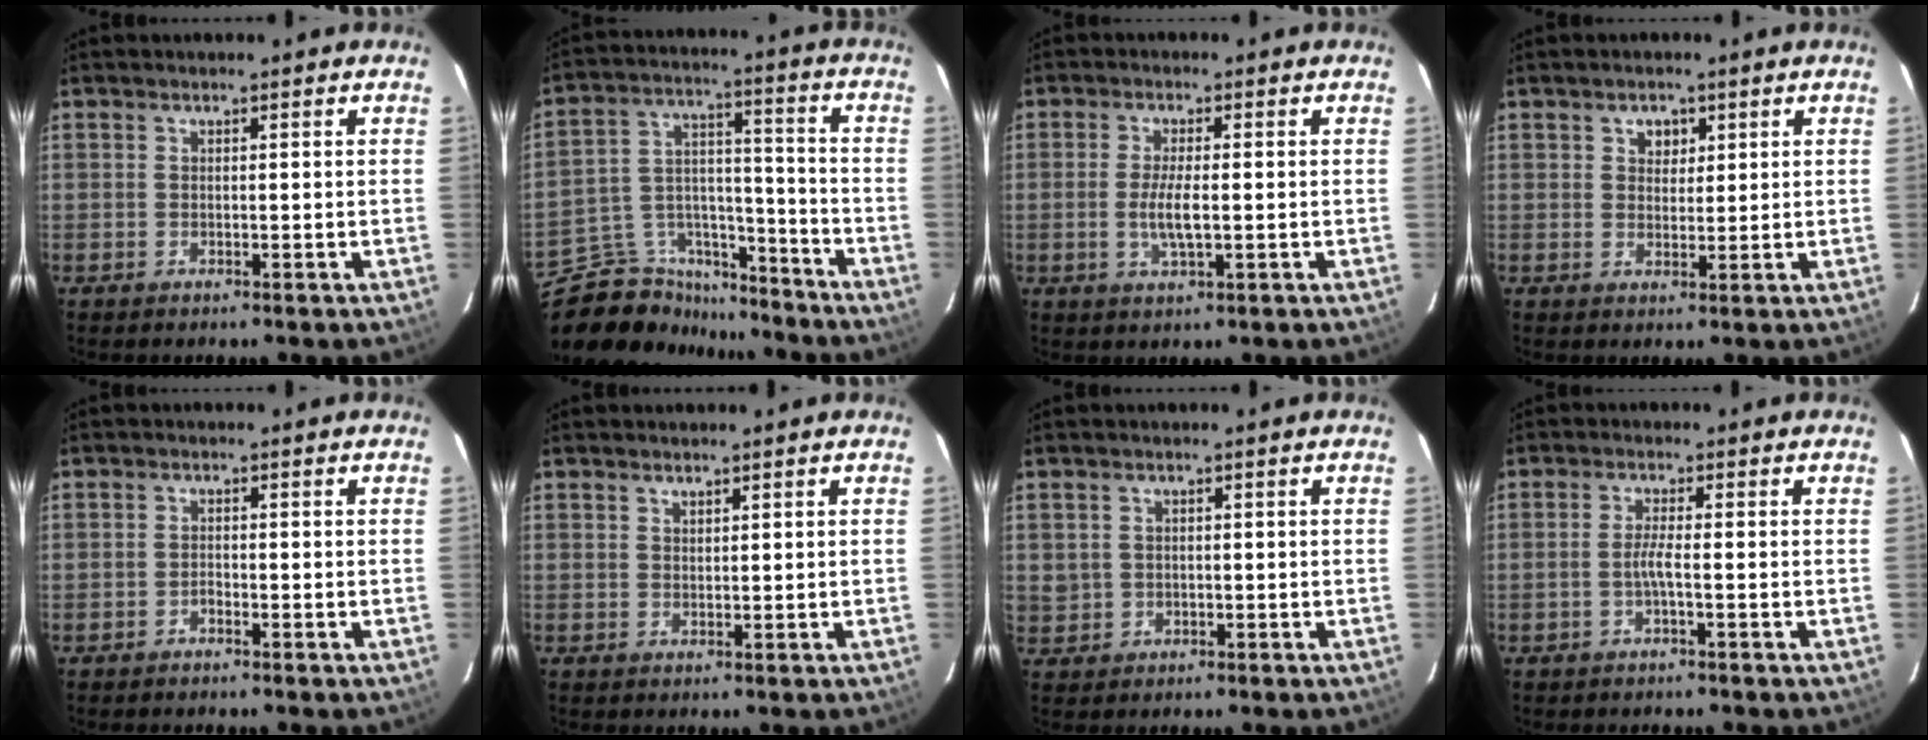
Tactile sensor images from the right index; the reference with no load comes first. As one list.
[{"total": 16.4, "force": [-14.0, 7.8, 3.2], "torque": [-0.078, 0.065, -0.225]}, {"total": 4.7, "force": [-0.6, 1.0, 4.6], "torque": [-0.092, -0.008, -0.011]}, {"total": 2.9, "force": [1.3, 2.4, 1.0], "torque": [-0.008, 0.007, 0.023]}, {"total": 0.9, "force": [-0.8, 0.4, 0.1], "torque": [-0.002, 0.002, -0.015]}, {"total": 0.9, "force": [0.8, 0.3, 0.2], "torque": [-0.004, 0.002, 0.017]}, {"total": 2.9, "force": [0.2, 2.8, 0.5], "torque": [-0.010, 0.005, 0.013]}, {"total": 2.1, "force": [-0.8, -0.5, 1.9], "torque": [-0.039, -0.001, -0.016]}]